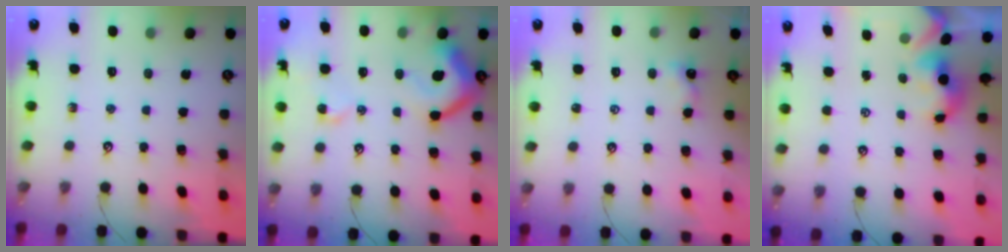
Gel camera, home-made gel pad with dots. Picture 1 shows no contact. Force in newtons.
{"total": 12.3, "press": 12.2, "slide": 1.3}
{"total": 0.0}
{"total": 1.0, "press": 0.7, "slide": 0.7}